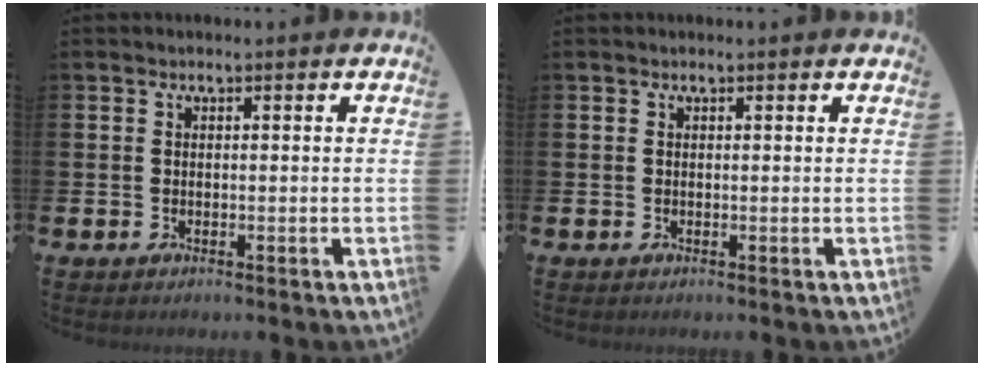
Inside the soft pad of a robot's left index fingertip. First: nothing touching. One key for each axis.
{"total": 0.0}